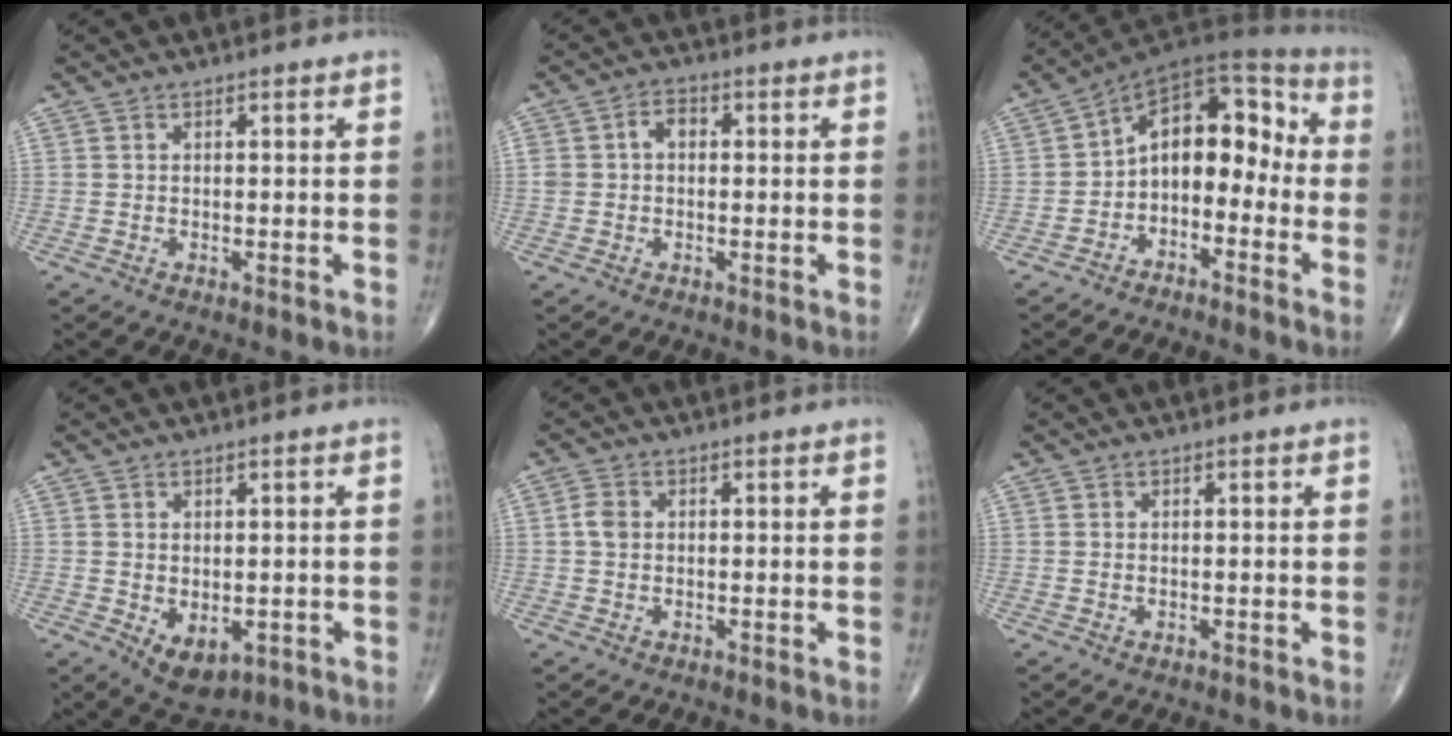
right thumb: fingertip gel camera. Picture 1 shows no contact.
{"total": 3.5, "force": [0.2, 2.7, 2.3], "torque": [-0.032, 0.018, 0.001]}
{"total": 12.9, "force": [-2.4, 8.3, 9.7], "torque": [-0.106, 0.066, -0.052]}
{"total": 6.0, "force": [-1.4, 3.7, 4.5], "torque": [-0.054, -0.005, -0.002]}
{"total": 2.6, "force": [0.3, 2.0, 1.6], "torque": [-0.031, 0.004, 0.002]}
{"total": 0.0}